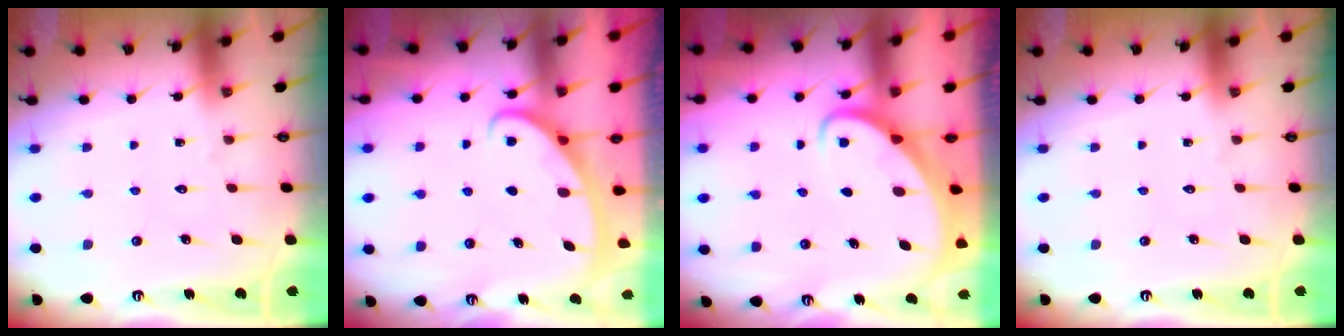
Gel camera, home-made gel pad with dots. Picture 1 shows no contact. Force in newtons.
{"total": 2.8, "press": 2.8, "slide": 0.4}
{"total": 2.8, "press": 2.8, "slide": 0.3}
{"total": 0.0}